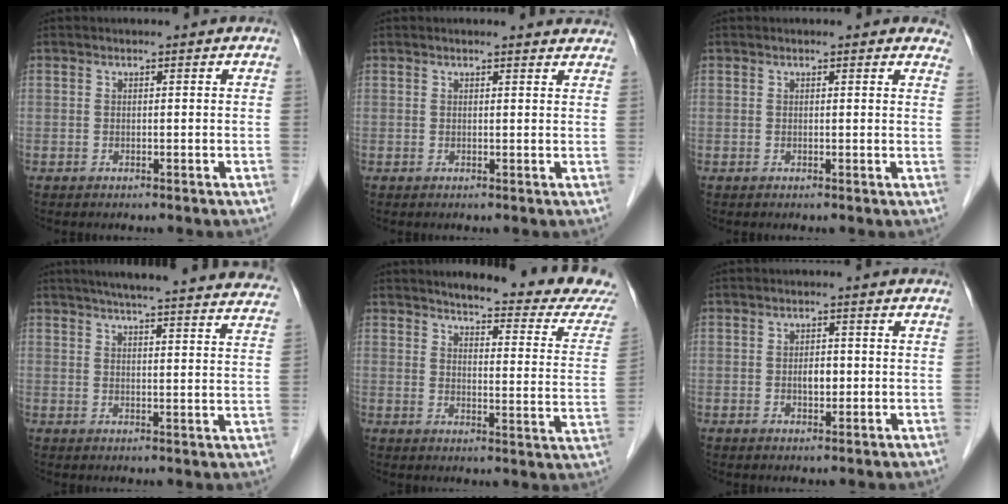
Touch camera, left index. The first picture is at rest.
{"total": 3.4, "force": [3.2, 0.3, 1.0], "torque": [-0.016, 0.007, 0.026]}
{"total": 3.7, "force": [3.3, 1.1, 1.3], "torque": [0.002, -0.002, 0.017]}
{"total": 27.5, "force": [25.0, 2.2, 11.3], "torque": [-0.162, -0.033, 0.292]}
{"total": 18.0, "force": [16.8, 0.8, 6.4], "torque": [-0.075, -0.083, 0.182]}
{"total": 2.1, "force": [-0.3, 1.1, 1.7], "torque": [-0.029, 0.002, -0.003]}